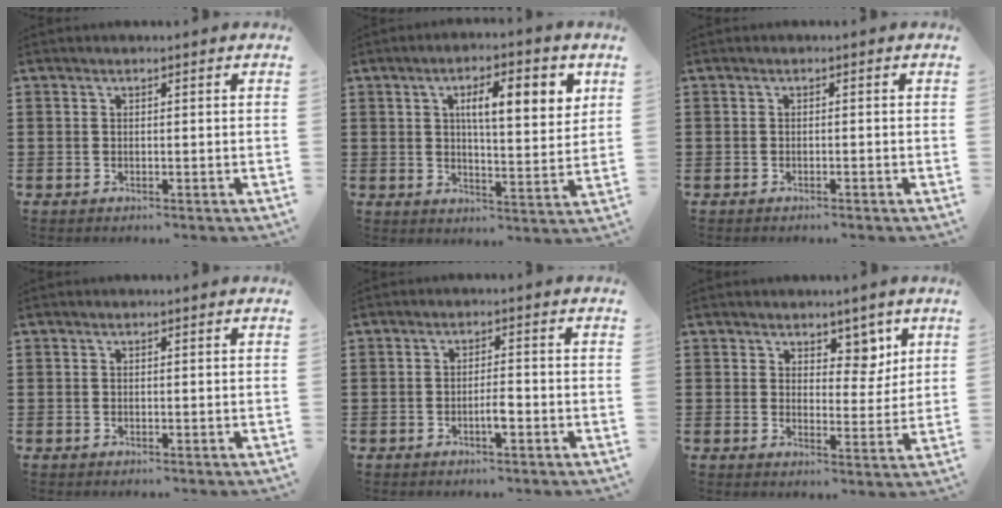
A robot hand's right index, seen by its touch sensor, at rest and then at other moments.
{"total": 8.4, "force": [3.0, 2.4, 7.5], "torque": [-0.125, -0.001, 0.043]}
{"total": 0.6, "force": [-0.5, -0.1, 0.1], "torque": [-0.005, -0.004, -0.010]}
{"total": 0.0}
{"total": 2.8, "force": [-1.2, 0.5, 2.4], "torque": [-0.043, 0.003, -0.022]}
{"total": 5.0, "force": [3.5, 3.2, 1.5], "torque": [-0.024, -0.008, 0.059]}